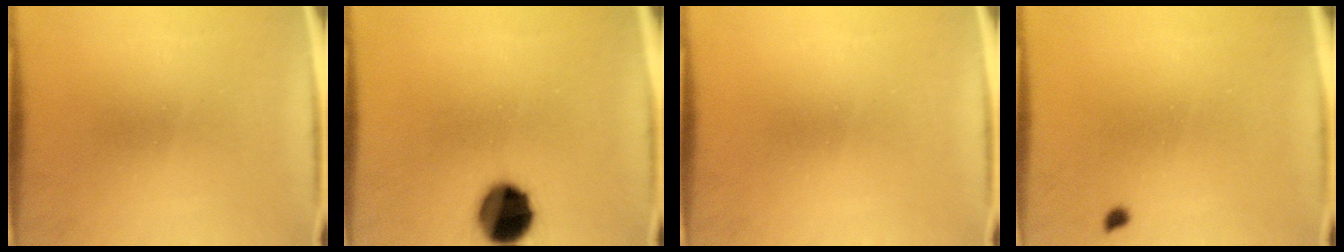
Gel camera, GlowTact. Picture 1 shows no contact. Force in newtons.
{"total": 12.3}
{"total": 0.0}
{"total": 0.7}